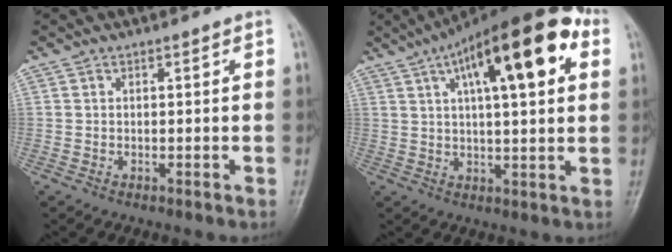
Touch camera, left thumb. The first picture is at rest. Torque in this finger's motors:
{"motor_torque": [1.31, 1.21, 1.45, -1.32, 0.25]}